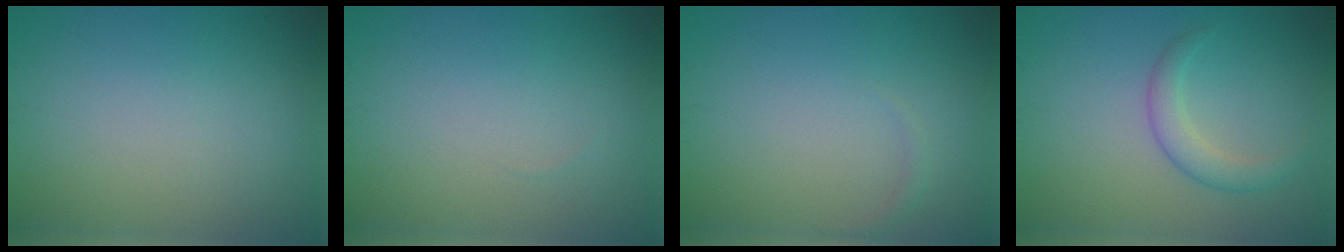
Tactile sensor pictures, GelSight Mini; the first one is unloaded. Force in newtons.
{"total": 0.0}
{"total": 0.6, "press": 0.6, "slide": 0.0}
{"total": 2.3, "press": 2.3, "slide": 0.0}